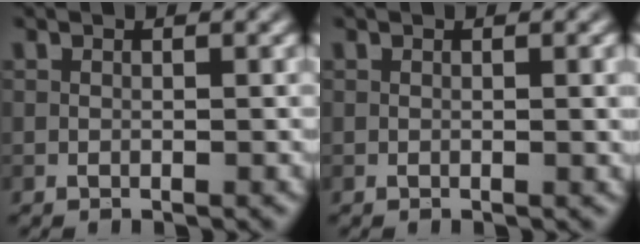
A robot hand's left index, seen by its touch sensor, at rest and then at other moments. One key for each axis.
{"total": 1.0, "fx": 0.1, "fy": 0.2, "fz": 1.0, "tx": -0.014, "ty": 0.000, "tz": 0.001}